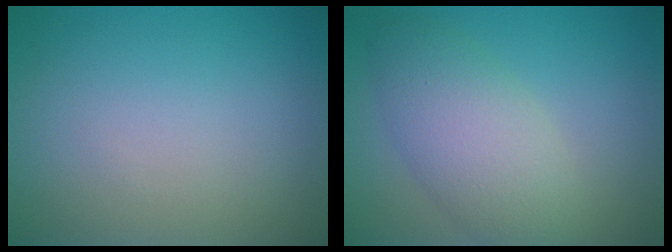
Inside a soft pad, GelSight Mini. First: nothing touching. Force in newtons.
{"total": 5.4, "press": 5.4, "slide": 0.3}